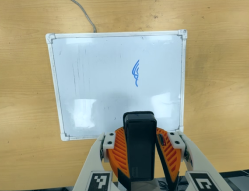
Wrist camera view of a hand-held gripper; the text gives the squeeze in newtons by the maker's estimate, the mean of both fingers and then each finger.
{"total": 7.3, "left": 8.0, "right": 6.6}